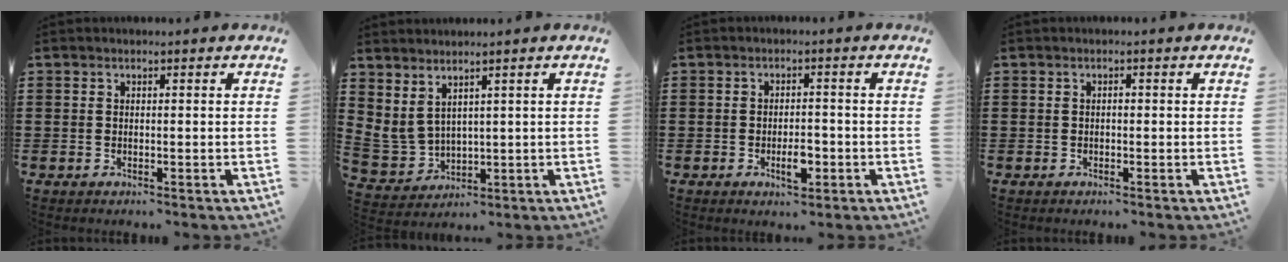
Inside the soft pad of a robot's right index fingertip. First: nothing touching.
{"total": 3.0, "force": [2.2, 1.7, 1.3], "torque": [-0.052, -0.010, 0.038]}
{"total": 3.9, "force": [-1.4, 1.5, 3.3], "torque": [-0.056, 0.004, -0.023]}
{"total": 0.6, "force": [0.0, 0.3, 0.5], "torque": [-0.010, -0.001, -0.001]}